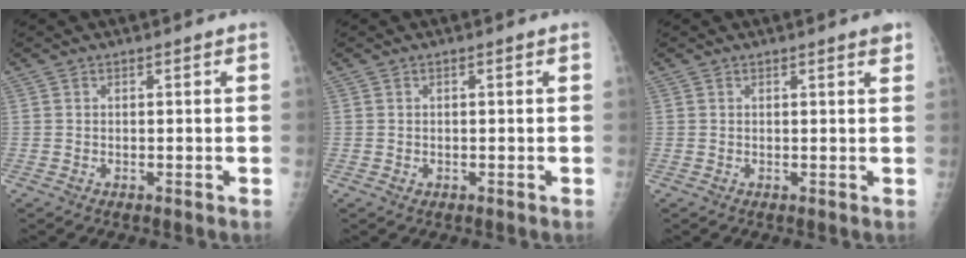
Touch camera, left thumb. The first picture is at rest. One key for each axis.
{"total": 0.6, "fx": 0.0, "fy": 0.4, "fz": 0.4, "tx": -0.003, "ty": -0.001, "tz": 0.002}
{"total": 1.5, "fx": 1.0, "fy": 0.1, "fz": 1.1, "tx": -0.015, "ty": -0.005, "tz": 0.011}